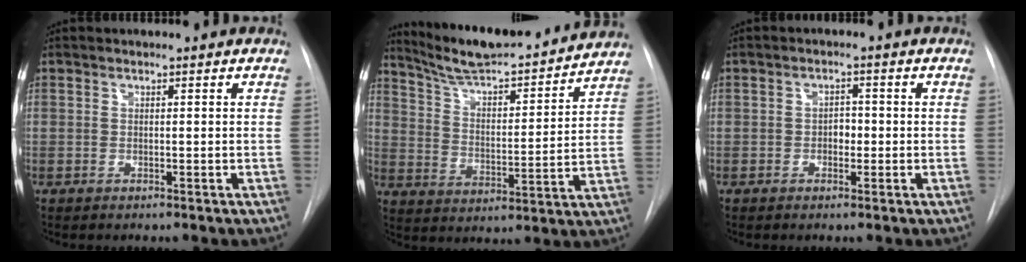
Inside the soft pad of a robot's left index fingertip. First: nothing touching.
{"total": 20.0, "force": [18.2, 2.6, 7.8], "torque": [-0.121, 0.000, 0.273]}
{"total": 2.2, "force": [-0.5, 1.5, 1.5], "torque": [-0.018, 0.007, -0.009]}